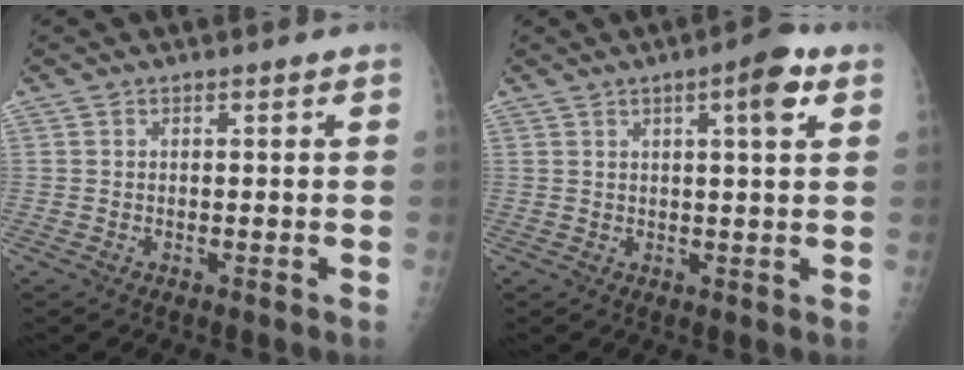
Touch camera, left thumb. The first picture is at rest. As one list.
[{"total": 6.0, "force": [2.6, 1.2, 5.3], "torque": [-0.071, -0.006, 0.033]}]